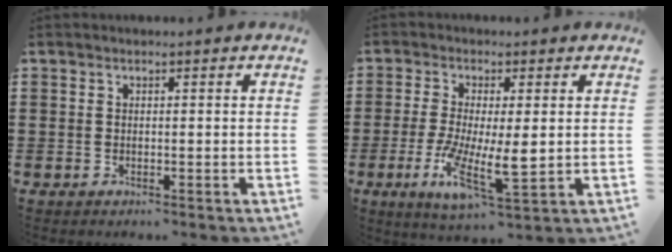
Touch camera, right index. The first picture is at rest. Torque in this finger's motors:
{"motor_torque": [2.10, -0.04, 0.39, 0.21]}